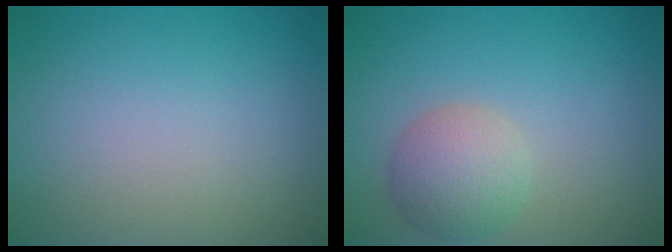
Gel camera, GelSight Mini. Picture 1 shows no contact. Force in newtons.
{"total": 3.9, "press": 3.9, "slide": 0.2}